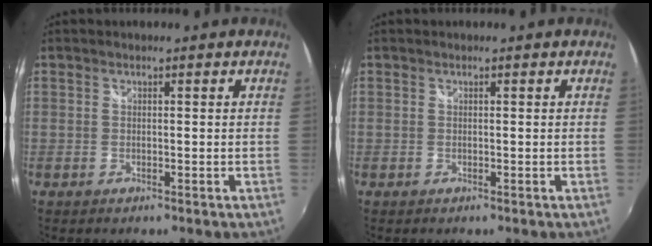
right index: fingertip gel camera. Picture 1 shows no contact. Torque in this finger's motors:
{"motor_torque": [-0.02, 0.02, 0.00, 0.00]}